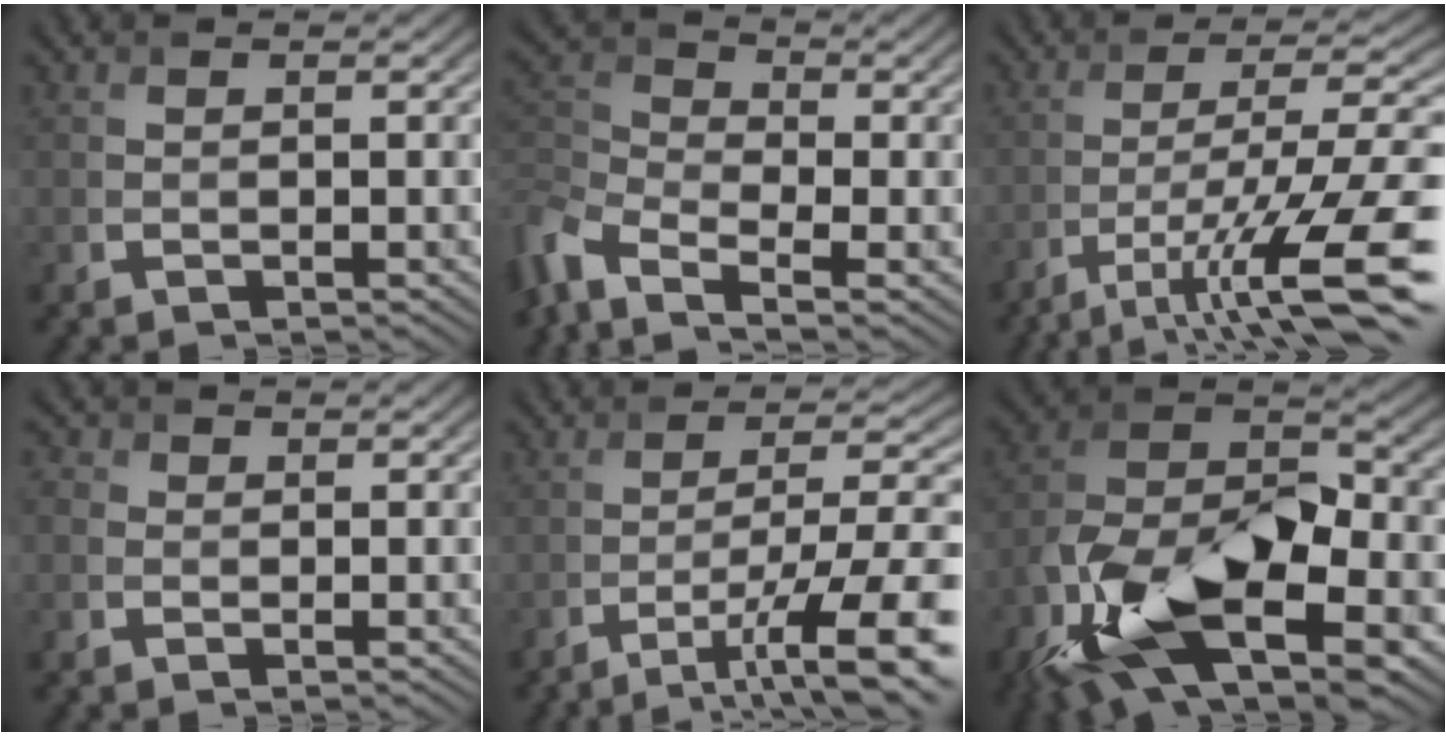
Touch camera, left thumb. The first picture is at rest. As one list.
[{"total": 7.7, "force": [-4.1, 3.8, 5.2], "torque": [-0.132, -0.009, -0.096]}, {"total": 13.2, "force": [-7.7, 2.5, 10.4], "torque": [-0.178, -0.002, -0.129]}, {"total": 1.9, "force": [0.1, 1.7, 0.8], "torque": [-0.022, 0.000, 0.000]}, {"total": 11.9, "force": [-6.9, 2.5, 9.3], "torque": [-0.150, 0.003, -0.104]}, {"total": 15.9, "force": [-7.8, 7.7, 11.6], "torque": [-0.241, -0.008, -0.153]}]